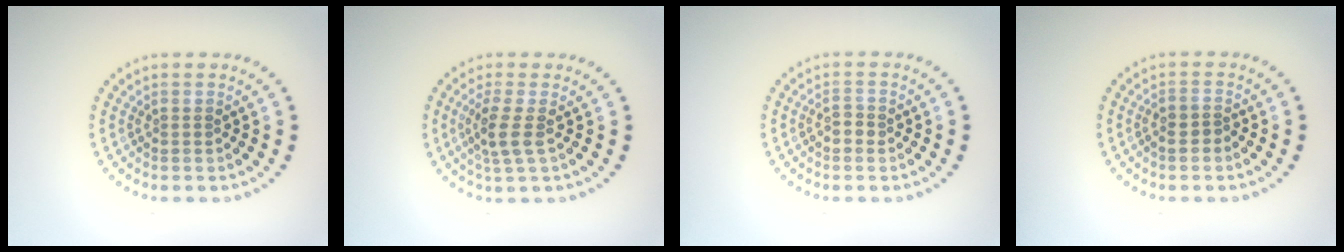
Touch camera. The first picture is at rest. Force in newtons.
{"total": 2.5, "press": 2.1, "slide": 1.5}
{"total": 1.2, "press": 1.2, "slide": 0.2}
{"total": 1.6, "press": 1.4, "slide": 0.6}